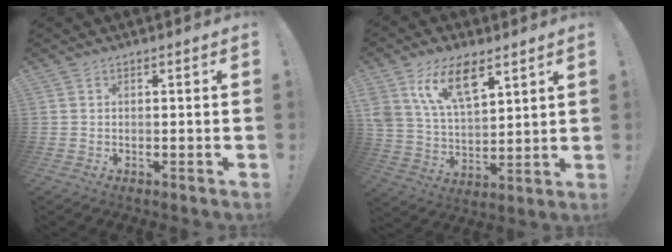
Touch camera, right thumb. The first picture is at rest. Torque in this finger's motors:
{"motor_torque": [1.43, 3.00, 0.19, 0.22, 0.14]}